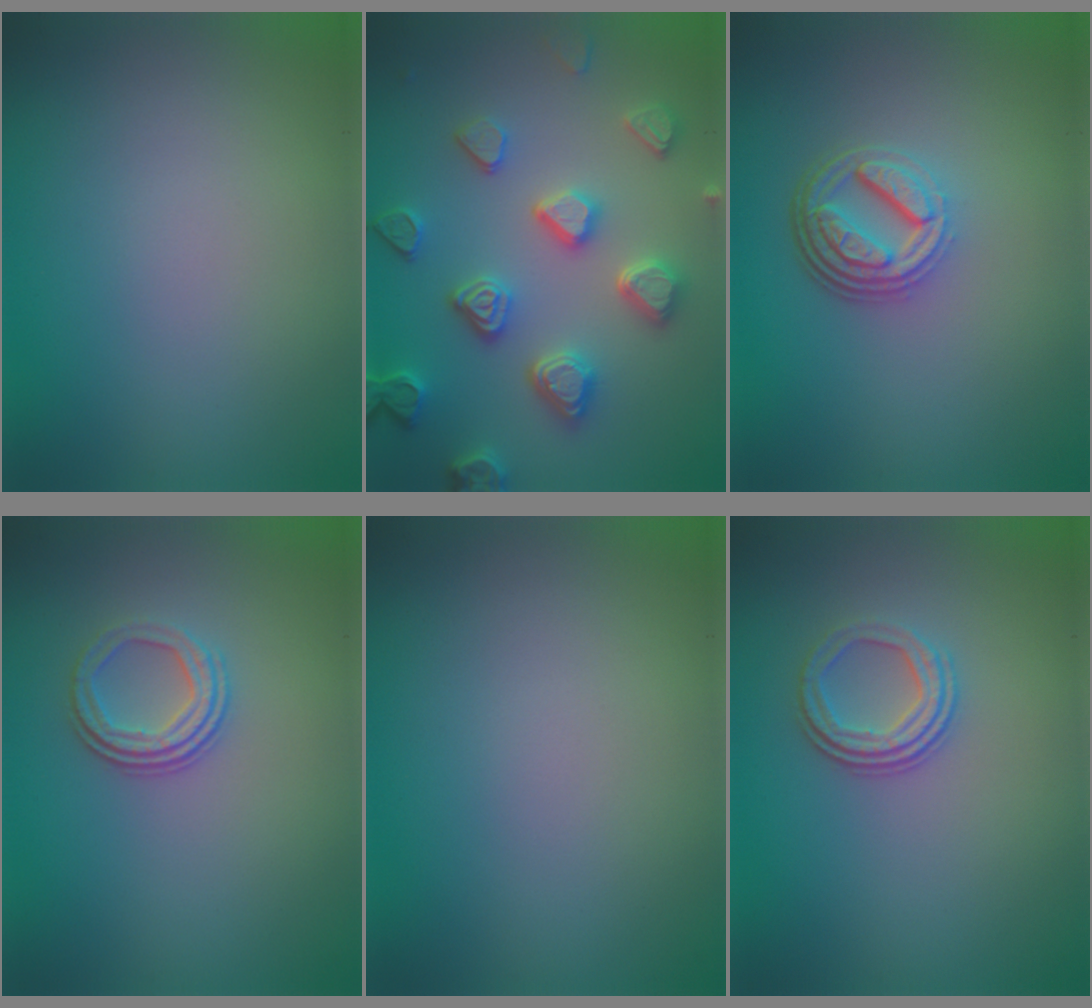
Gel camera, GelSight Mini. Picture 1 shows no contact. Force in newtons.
{"total": 5.1, "press": 4.9, "slide": 1.7}
{"total": 4.9, "press": 3.5, "slide": 3.4}
{"total": 2.9, "press": 2.3, "slide": 1.7}
{"total": 0.0}
{"total": 2.9, "press": 2.3, "slide": 1.7}